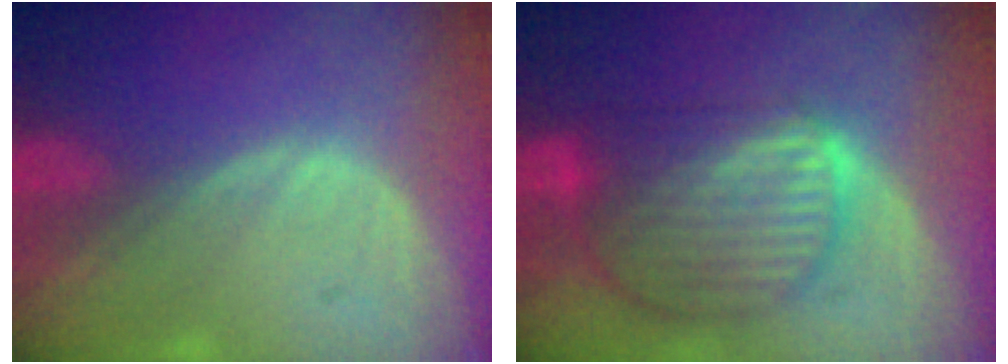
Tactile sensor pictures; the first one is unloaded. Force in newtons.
{"total": 10.0, "press": 8.6, "slide": 5.2}